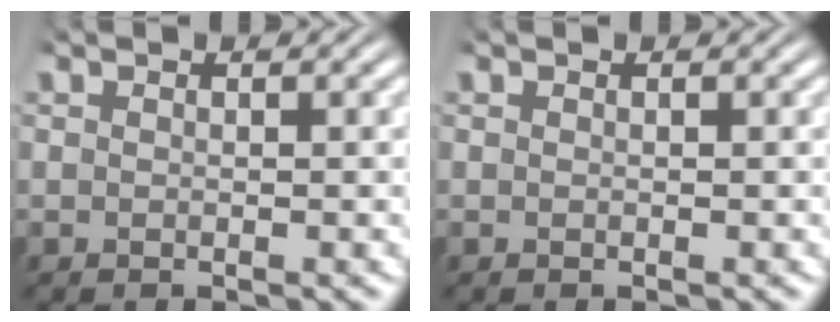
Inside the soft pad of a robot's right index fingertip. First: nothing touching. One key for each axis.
{"total": 0.0}